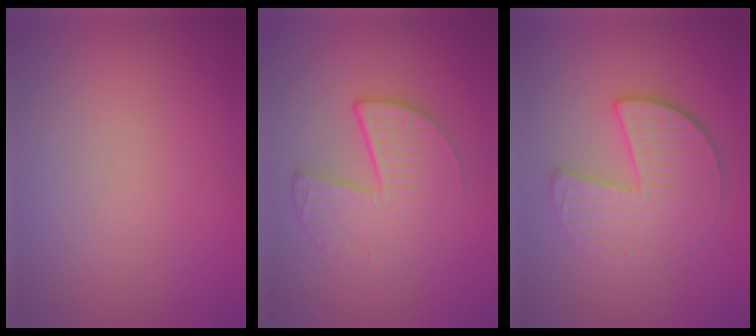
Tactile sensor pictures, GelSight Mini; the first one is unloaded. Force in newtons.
{"total": 4.7, "press": 3.0, "slide": 3.6}
{"total": 4.0, "press": 3.5, "slide": 2.0}